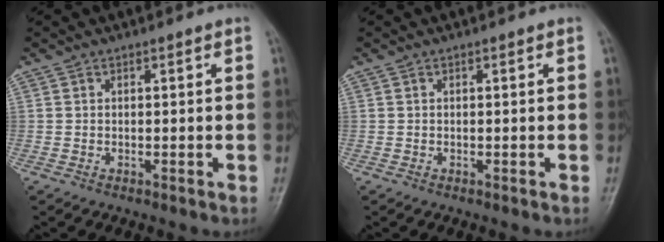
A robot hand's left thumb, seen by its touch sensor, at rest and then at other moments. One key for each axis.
{"total": 0.0}